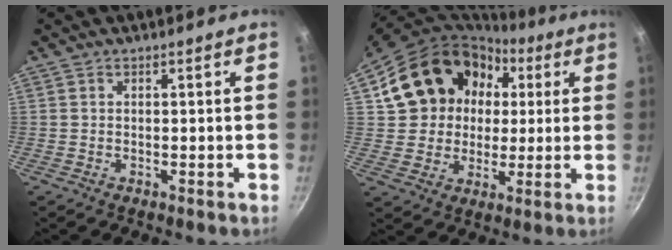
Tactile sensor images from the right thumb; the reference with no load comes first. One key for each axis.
{"total": 19.3, "fx": 4.4, "fy": 16.6, "fz": 8.8, "tx": -0.137, "ty": 0.042, "tz": 0.077}